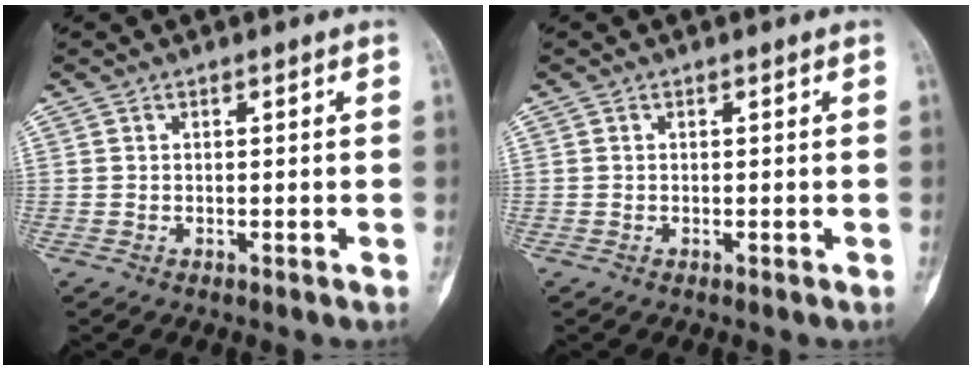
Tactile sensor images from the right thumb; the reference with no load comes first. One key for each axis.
{"total": 0.0}